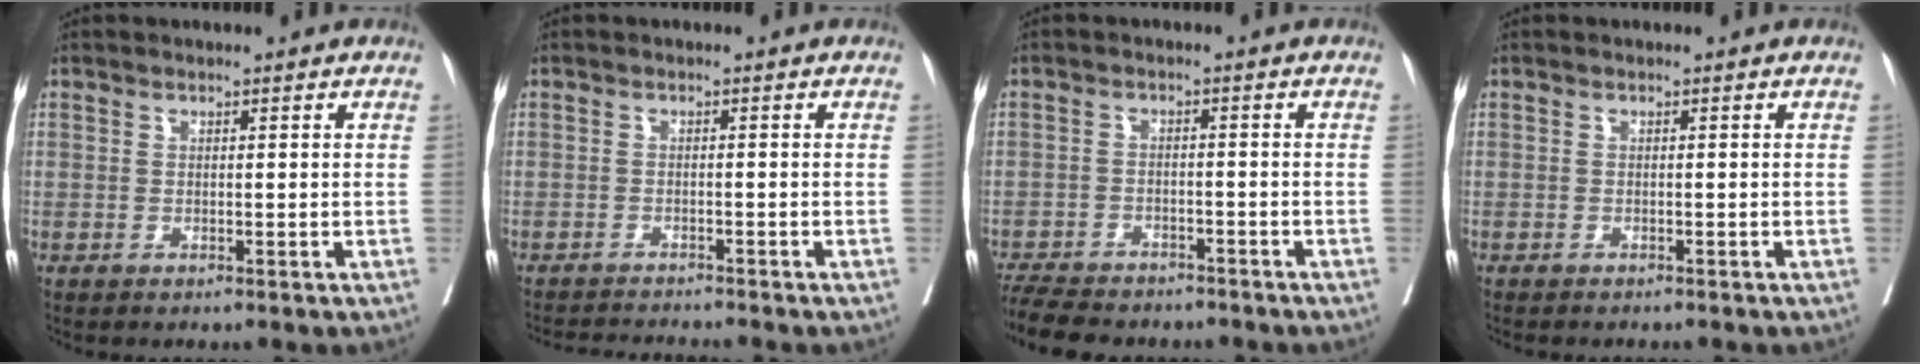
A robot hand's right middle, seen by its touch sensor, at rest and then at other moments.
{"total": 5.3, "force": [-5.2, -0.5, 1.2], "torque": [-0.008, -0.013, -0.081]}
{"total": 11.0, "force": [-9.7, 3.4, 4.1], "torque": [-0.085, -0.007, -0.140]}
{"total": 3.0, "force": [-2.7, 0.6, 1.2], "torque": [-0.018, -0.005, -0.032]}